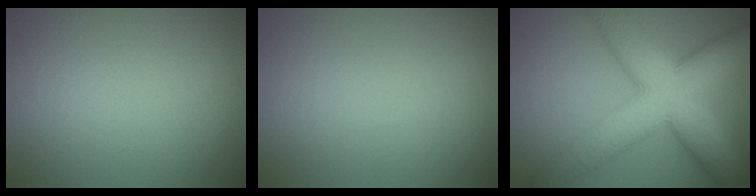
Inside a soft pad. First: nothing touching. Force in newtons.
{"total": 0.0}
{"total": 11.2, "press": 11.2, "slide": 0.4}